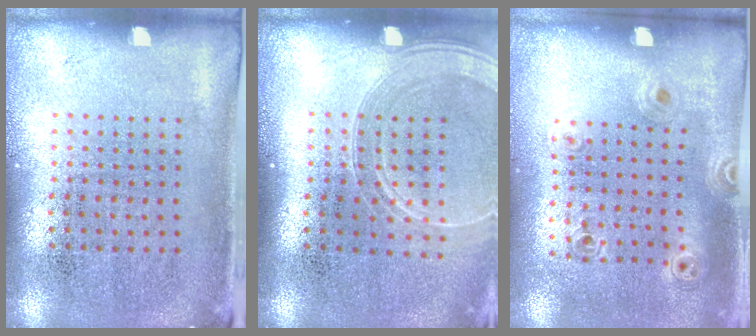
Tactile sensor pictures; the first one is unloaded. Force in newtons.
{"total": 1.6, "press": 1.5, "slide": 0.7}
{"total": 1.1, "press": 0.9, "slide": 0.6}